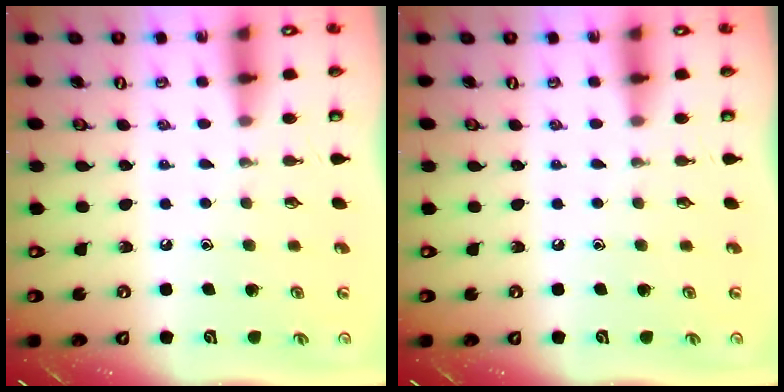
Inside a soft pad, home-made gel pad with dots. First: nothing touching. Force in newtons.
{"total": 0.0}